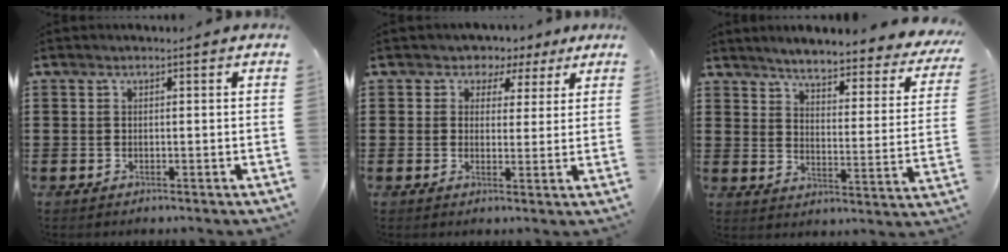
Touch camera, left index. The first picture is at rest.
{"total": 3.0, "force": [1.5, 2.6, 0.0], "torque": [-0.011, 0.005, 0.022]}
{"total": 3.9, "force": [3.8, -0.1, 1.1], "torque": [-0.044, -0.035, 0.058]}